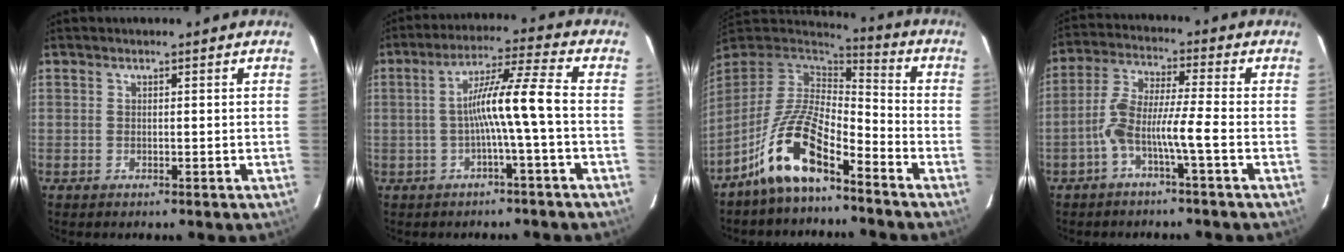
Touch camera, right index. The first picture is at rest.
{"total": 8.4, "force": [-1.3, -1.3, 8.2], "torque": [-0.145, 0.021, -0.023]}
{"total": 12.7, "force": [-8.2, 3.5, 9.1], "torque": [-0.192, 0.011, -0.157]}
{"total": 7.7, "force": [-3.0, -0.1, 7.1], "torque": [-0.145, 0.022, -0.061]}